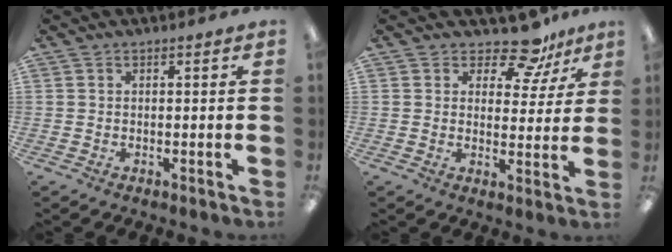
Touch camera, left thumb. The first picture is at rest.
{"total": 10.1, "force": [7.9, 4.4, 4.4], "torque": [-0.058, -0.049, 0.140]}